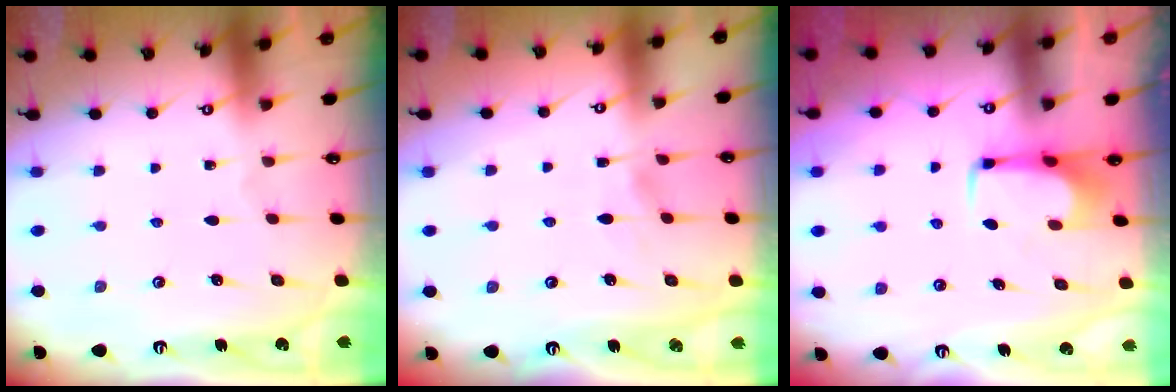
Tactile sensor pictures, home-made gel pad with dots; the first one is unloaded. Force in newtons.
{"total": 4.1, "press": 4.1, "slide": 0.3}
{"total": 1.6, "press": 1.5, "slide": 0.4}